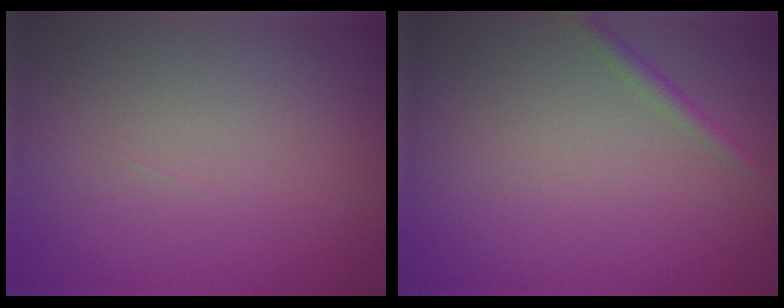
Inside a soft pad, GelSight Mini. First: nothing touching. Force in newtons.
{"total": 1.2, "press": 1.2, "slide": 0.0}